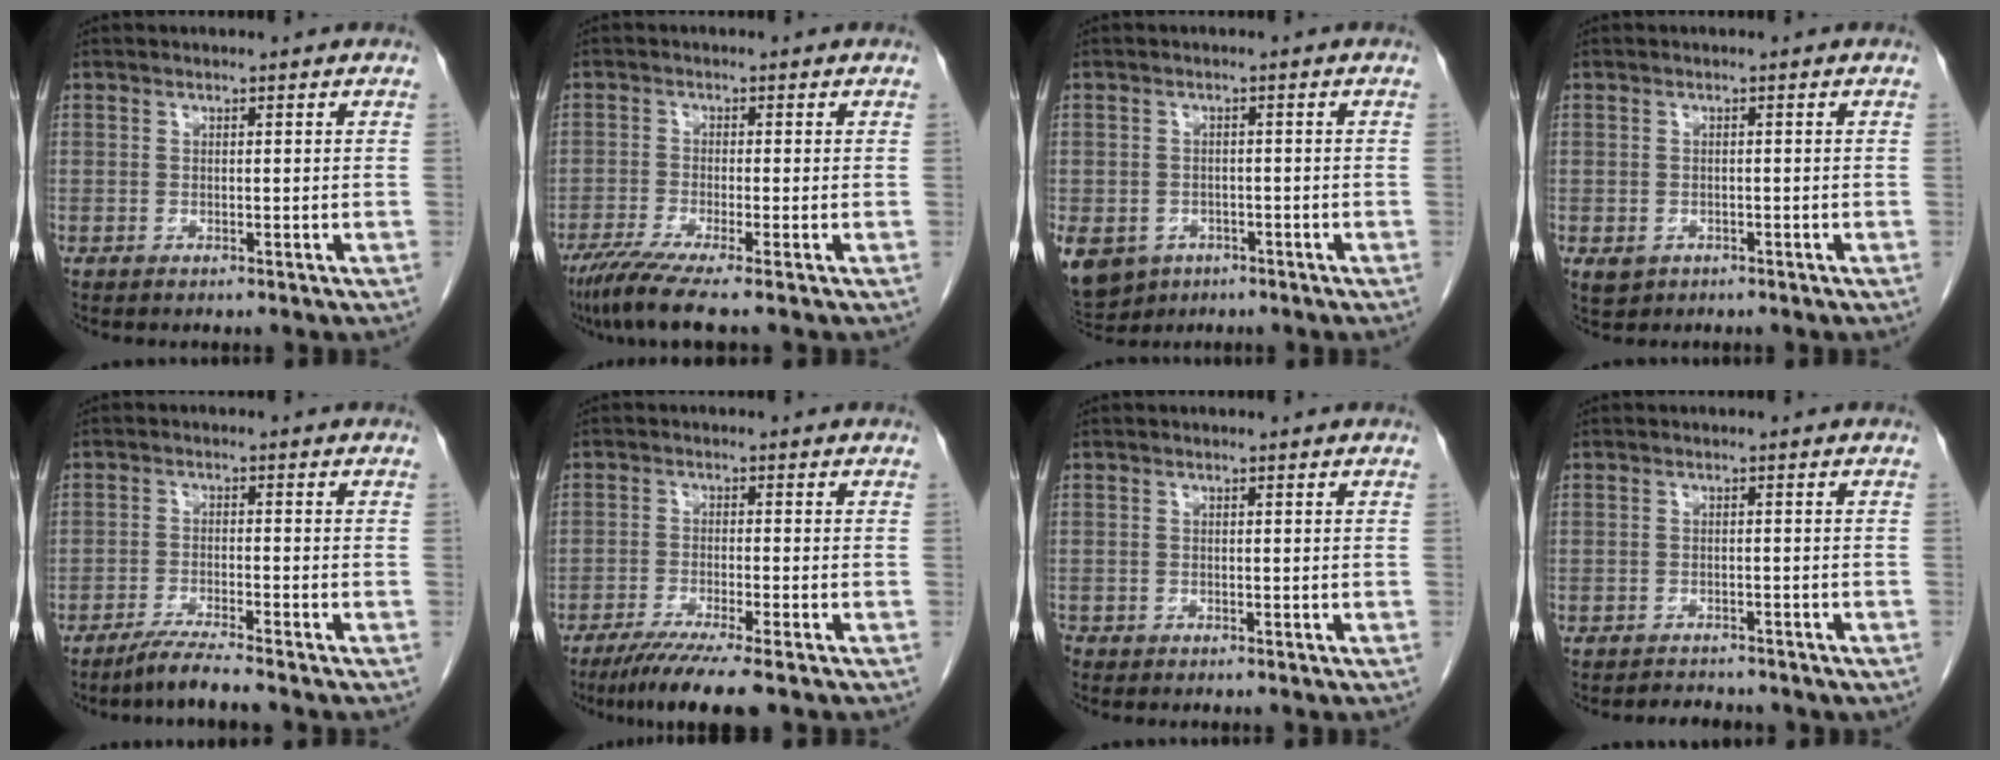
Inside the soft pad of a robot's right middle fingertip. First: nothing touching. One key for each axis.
{"total": 6.3, "fx": -4.7, "fy": -0.7, "fz": 4.1, "tx": -0.068, "ty": -0.021, "tz": -0.086}
{"total": 14.2, "fx": -7.1, "fy": 11.0, "fz": 5.4, "tx": -0.165, "ty": -0.009, "tz": -0.093}
{"total": 2.0, "fx": -1.0, "fy": 1.6, "fz": 0.7, "tx": -0.011, "ty": 0.002, "tz": -0.007}
{"total": 4.7, "fx": -4.0, "fy": -0.9, "fz": 2.3, "tx": -0.046, "ty": -0.017, "tz": -0.077}
{"total": 7.7, "fx": -5.9, "fy": -0.6, "fz": 5.0, "tx": -0.078, "ty": -0.021, "tz": -0.096}
{"total": 1.0, "fx": -0.8, "fy": 0.5, "fz": 0.2, "tx": -0.007, "ty": 0.000, "tz": -0.017}
{"total": 4.3, "fx": -3.8, "fy": 1.6, "fz": 1.1, "tx": -0.018, "ty": 0.001, "tz": -0.046}